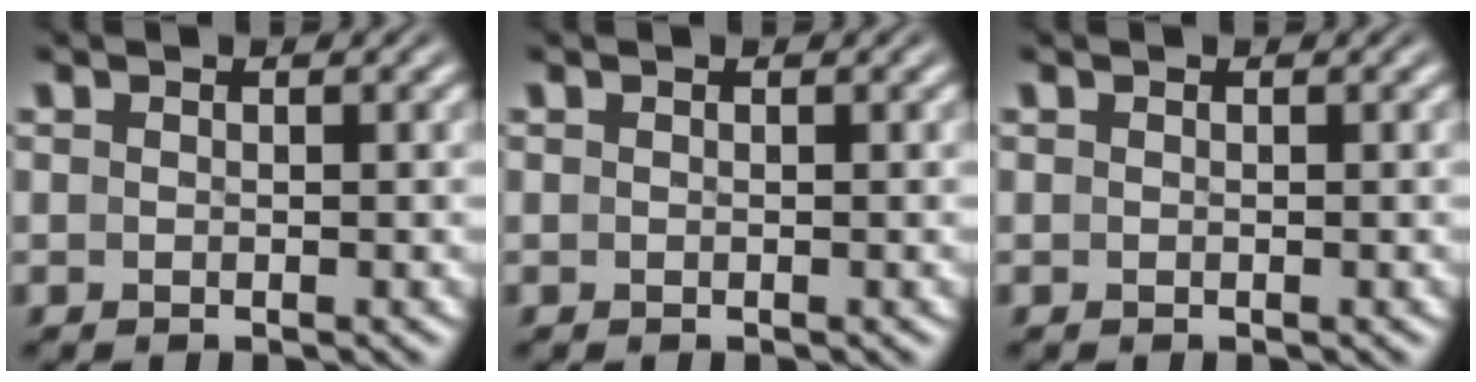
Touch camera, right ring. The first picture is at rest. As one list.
[{"total": 0.0}, {"total": 0.0}]